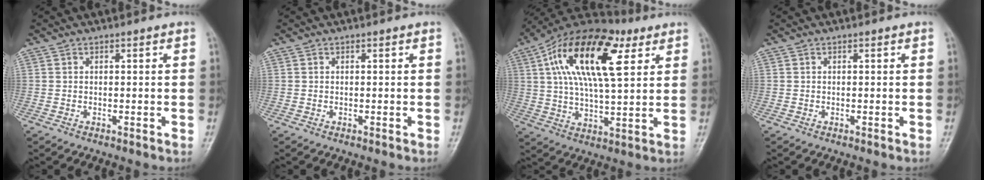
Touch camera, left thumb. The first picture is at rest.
{"total": 0.0}
{"total": 21.6, "force": [7.8, 9.3, 17.9], "torque": [-0.304, 0.004, 0.125]}
{"total": 0.0}